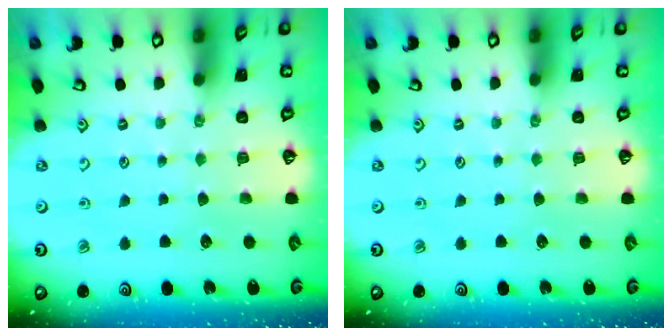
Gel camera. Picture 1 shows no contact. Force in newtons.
{"total": 0.0}